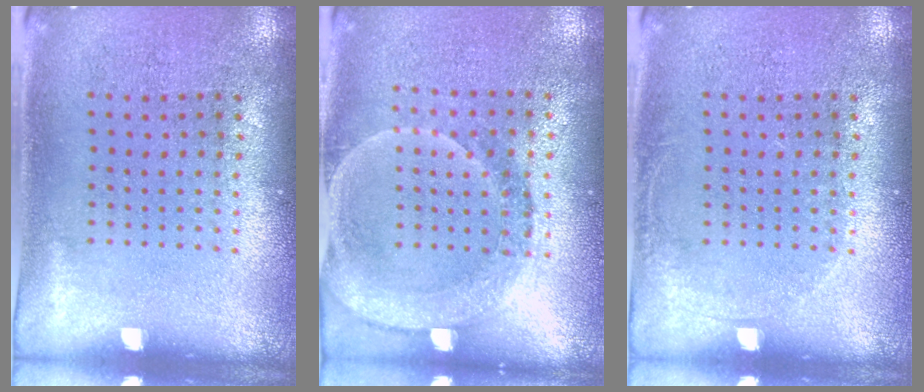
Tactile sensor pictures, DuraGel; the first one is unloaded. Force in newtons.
{"total": 1.8, "press": 1.6, "slide": 0.8}
{"total": 0.7, "press": 0.7, "slide": 0.1}